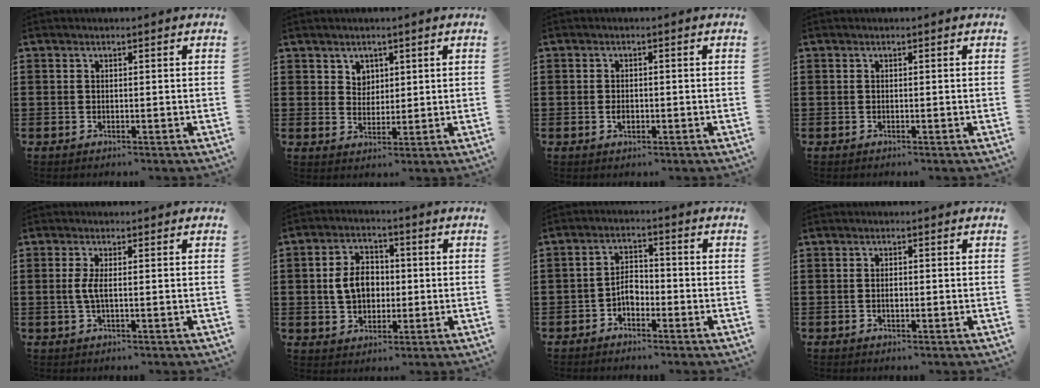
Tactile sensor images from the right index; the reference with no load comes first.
{"total": 3.0, "force": [1.8, 2.3, 0.4], "torque": [-0.019, 0.010, 0.034]}
{"total": 1.5, "force": [-0.4, 0.8, 1.2], "torque": [-0.024, -0.001, -0.007]}
{"total": 0.0}
{"total": 2.7, "force": [-0.1, 0.5, 2.6], "torque": [-0.065, -0.008, -0.008]}
{"total": 6.4, "force": [0.0, 4.8, 4.3], "torque": [-0.099, 0.007, -0.009]}
{"total": 3.1, "force": [-1.7, 1.9, 1.8], "torque": [-0.044, 0.004, -0.037]}
{"total": 1.3, "force": [-0.2, 0.5, 1.2], "torque": [-0.024, -0.001, -0.003]}